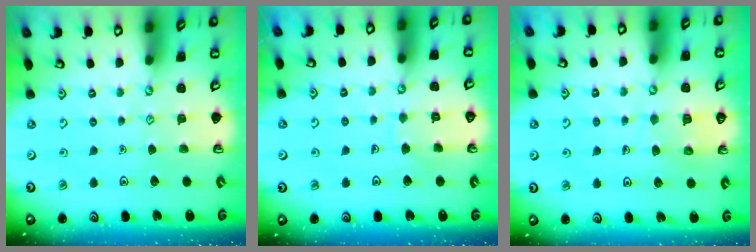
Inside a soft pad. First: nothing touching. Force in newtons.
{"total": 5.3, "press": 5.3, "slide": 0.4}
{"total": 6.4, "press": 6.4, "slide": 0.5}